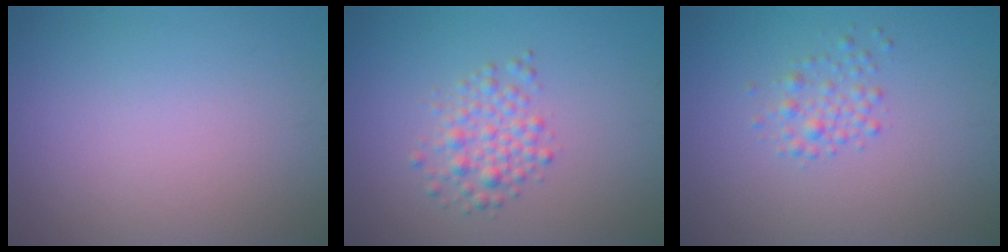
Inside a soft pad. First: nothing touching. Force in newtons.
{"total": 2.6, "press": 2.5, "slide": 0.0}
{"total": 1.7, "press": 1.7, "slide": 0.1}